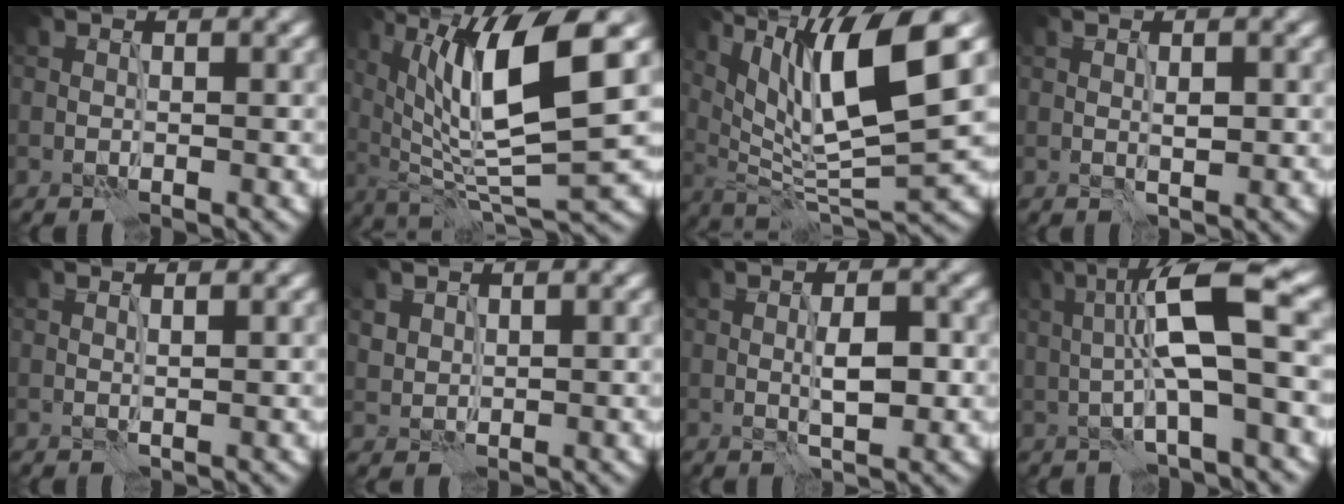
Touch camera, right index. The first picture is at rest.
{"total": 10.9, "force": [3.2, 2.7, 10.1], "torque": [-0.178, 0.002, 0.063]}
{"total": 11.5, "force": [4.7, 2.6, 10.2], "torque": [-0.176, 0.004, 0.090]}
{"total": 1.1, "force": [0.1, 0.2, 1.1], "torque": [-0.020, 0.001, 0.005]}
{"total": 0.6, "force": [0.4, -0.3, 0.4], "torque": [-0.007, 0.001, 0.007]}
{"total": 1.6, "force": [1.2, 1.0, 0.4], "torque": [-0.013, -0.002, 0.026]}
{"total": 2.9, "force": [0.0, 0.7, 2.8], "torque": [-0.048, 0.001, 0.001]}
{"total": 7.5, "force": [0.7, 1.1, 7.4], "torque": [-0.127, 0.015, 0.006]}